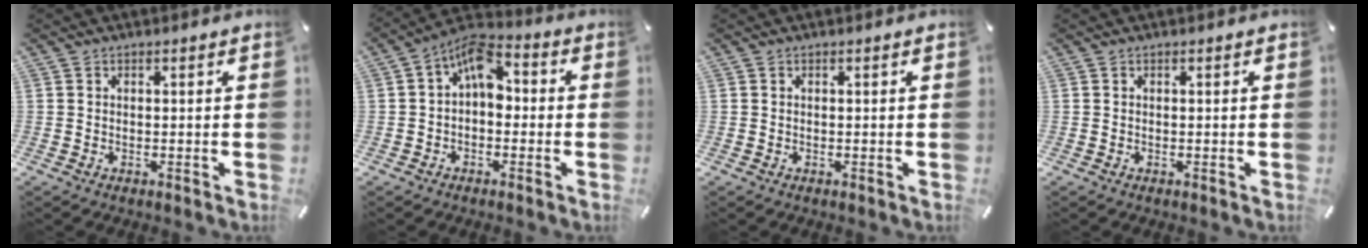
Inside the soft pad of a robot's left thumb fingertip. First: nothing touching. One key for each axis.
{"total": 7.6, "fx": 1.0, "fy": 4.9, "fz": 5.8, "tx": -0.108, "ty": 0.000, "tz": 0.017}
{"total": 0.0}
{"total": 0.0}